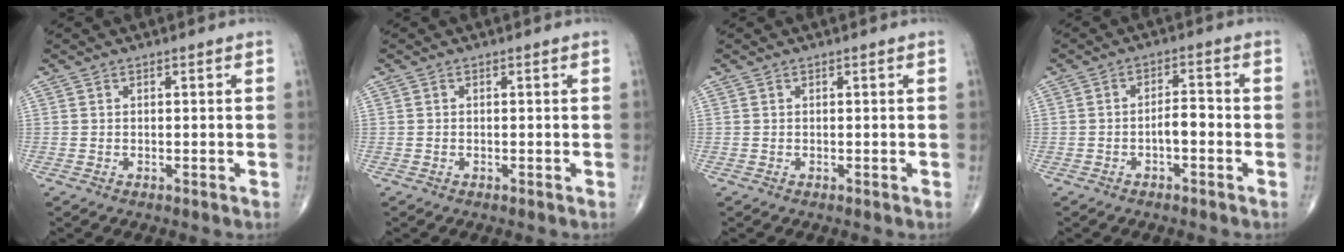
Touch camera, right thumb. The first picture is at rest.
{"total": 0.0}
{"total": 0.0}
{"total": 3.6, "force": [-1.2, 1.6, 3.0], "torque": [-0.040, 0.020, -0.023]}